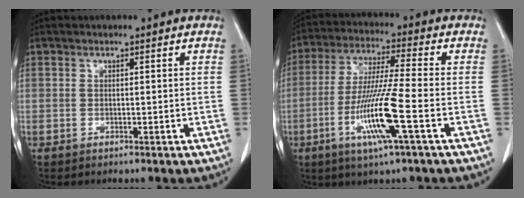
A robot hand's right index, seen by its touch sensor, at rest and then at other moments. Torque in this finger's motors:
{"motor_torque": [1.79, -0.35, 0.94, 0.21]}